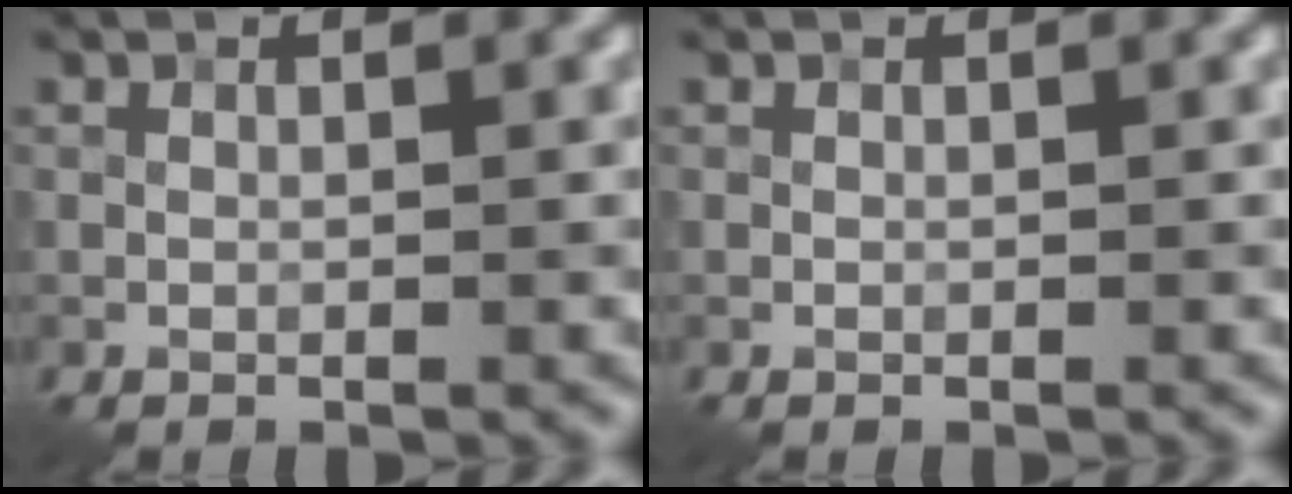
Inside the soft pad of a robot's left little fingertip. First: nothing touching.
{"total": 0.0}